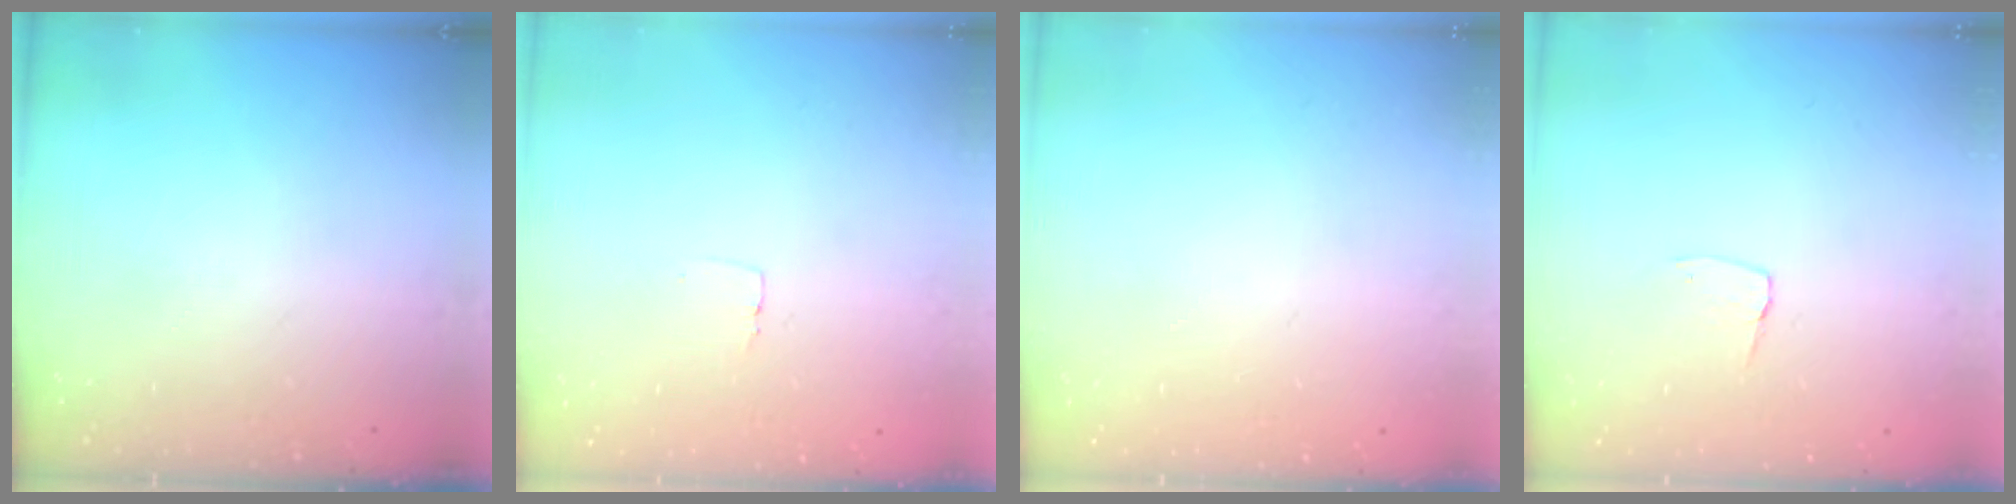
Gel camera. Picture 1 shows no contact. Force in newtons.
{"total": 2.3, "press": 2.3, "slide": 0.1}
{"total": 0.0}
{"total": 3.0, "press": 3.0, "slide": 0.3}